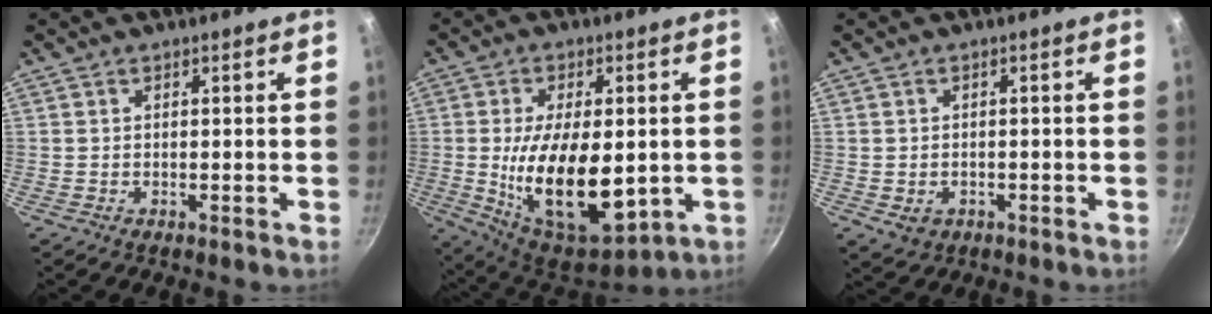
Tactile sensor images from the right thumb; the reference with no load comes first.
{"total": 20.6, "force": [-1.7, 10.5, 17.6], "torque": [-0.287, -0.017, -0.011]}
{"total": 3.0, "force": [-0.8, 2.4, 1.6], "torque": [-0.023, 0.002, -0.003]}